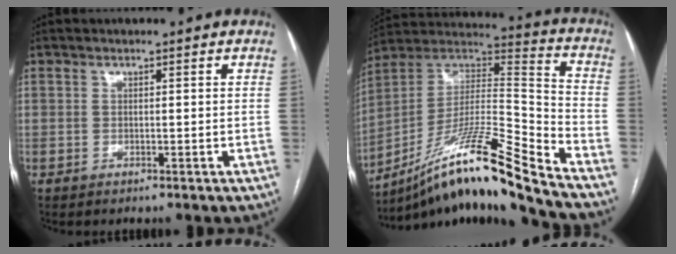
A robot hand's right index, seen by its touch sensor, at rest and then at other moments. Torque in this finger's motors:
{"motor_torque": [1.52, -0.62, 0.03, 0.01]}